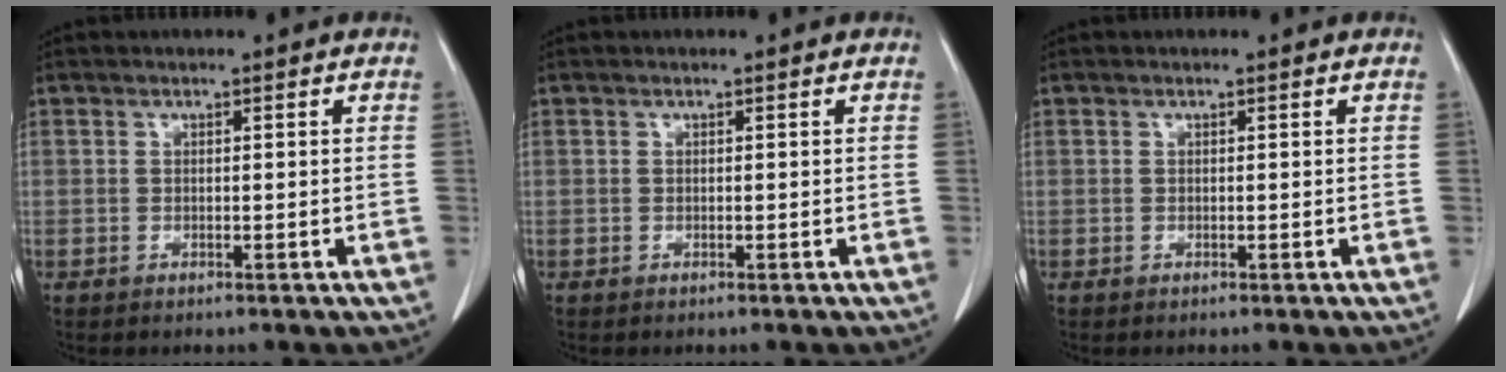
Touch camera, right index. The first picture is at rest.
{"total": 0.0}
{"total": 0.0}